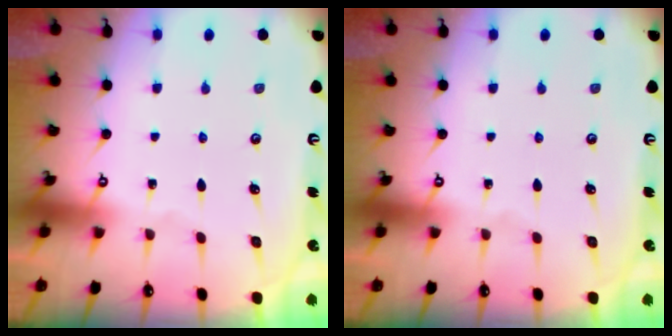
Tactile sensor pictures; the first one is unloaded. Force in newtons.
{"total": 0.0}